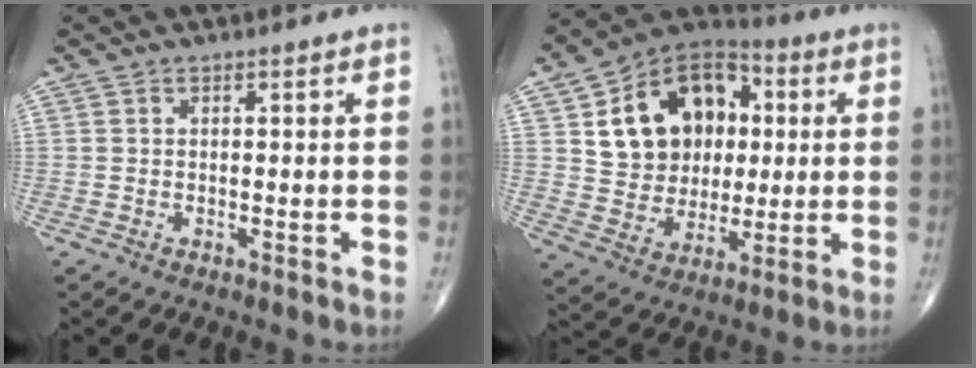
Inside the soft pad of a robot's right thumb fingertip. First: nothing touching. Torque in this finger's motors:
{"motor_torque": [0.84, 3.66, 0.87, 0.25, 0.11]}